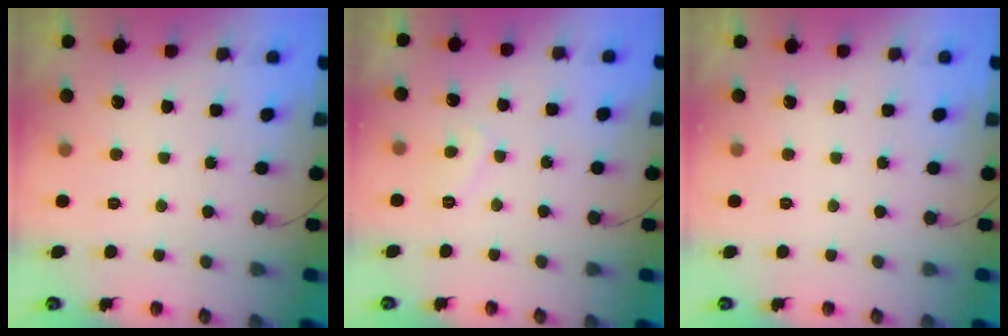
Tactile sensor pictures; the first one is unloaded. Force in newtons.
{"total": 3.4, "press": 3.4, "slide": 0.4}
{"total": 0.0}